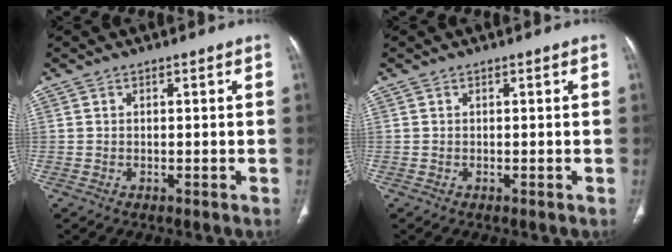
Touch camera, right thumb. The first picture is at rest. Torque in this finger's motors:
{"motor_torque": [-0.04, -0.20, 0.44, -0.22, -0.01]}